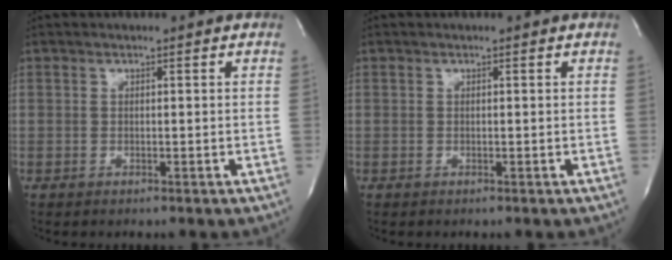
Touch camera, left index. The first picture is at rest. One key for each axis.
{"total": 0.0}